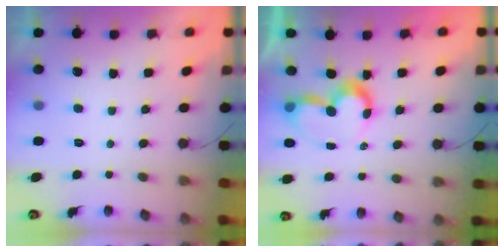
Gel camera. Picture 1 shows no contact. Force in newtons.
{"total": 8.3, "press": 8.3, "slide": 0.7}